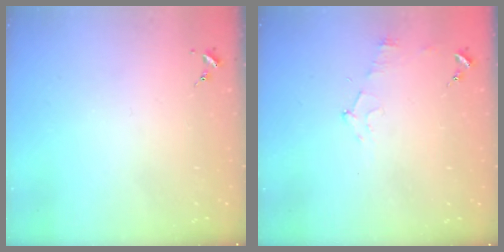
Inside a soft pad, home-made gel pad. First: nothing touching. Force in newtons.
{"total": 6.8, "press": 6.7, "slide": 0.7}